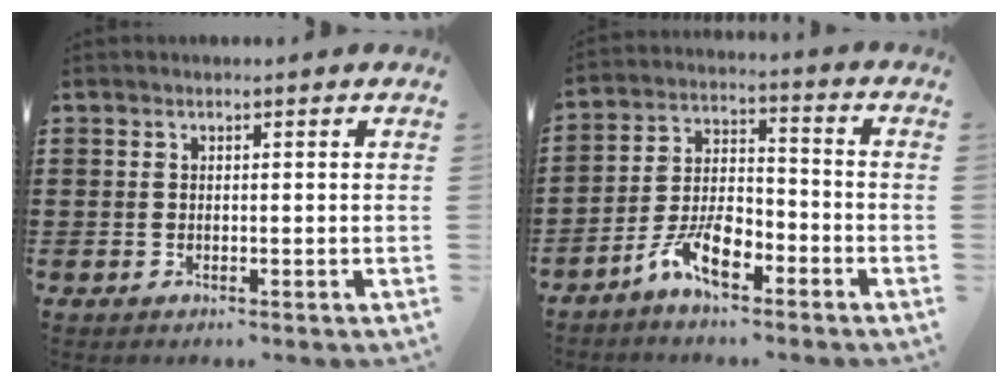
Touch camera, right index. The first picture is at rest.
{"total": 8.2, "force": [-5.1, 3.4, 5.5], "torque": [-0.120, 0.008, -0.096]}